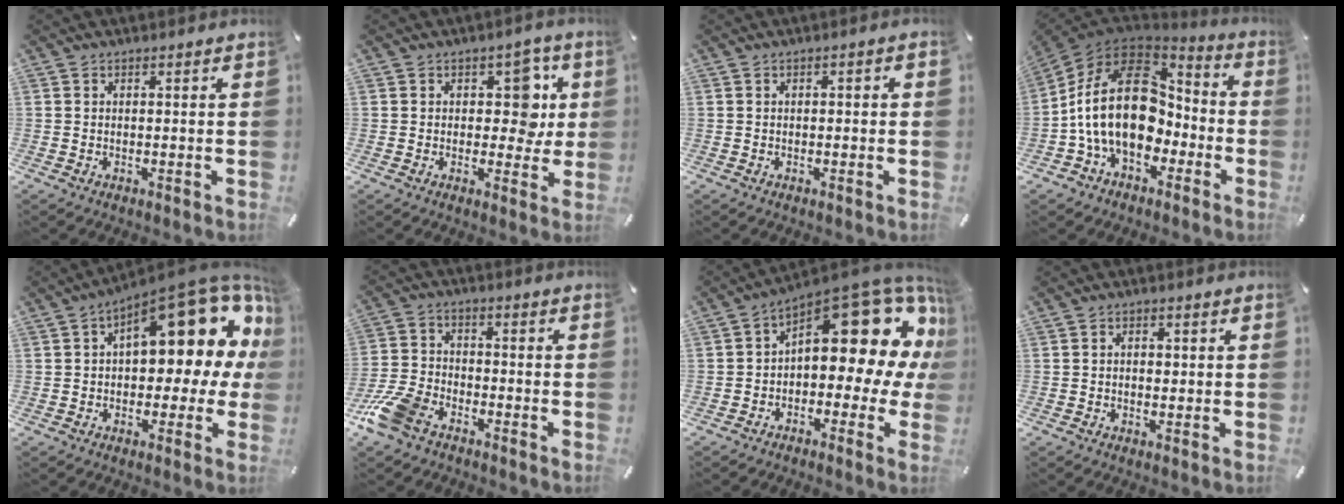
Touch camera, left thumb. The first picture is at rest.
{"total": 9.3, "force": [2.0, 6.7, 6.1], "torque": [-0.064, -0.005, 0.029]}
{"total": 0.9, "force": [-0.4, 0.5, 0.6], "torque": [-0.011, 0.003, -0.008]}
{"total": 23.4, "force": [-0.5, 16.7, 16.3], "torque": [-0.309, 0.006, -0.002]}
{"total": 17.3, "force": [7.5, 8.2, 13.2], "torque": [-0.167, -0.056, 0.121]}
{"total": 10.8, "force": [-7.2, 5.9, 5.4], "torque": [-0.125, 0.030, -0.138]}
{"total": 17.1, "force": [8.8, 8.1, 12.3], "torque": [-0.141, -0.085, 0.140]}
{"total": 1.7, "force": [-0.2, 1.3, 1.1], "torque": [-0.023, 0.006, -0.006]}